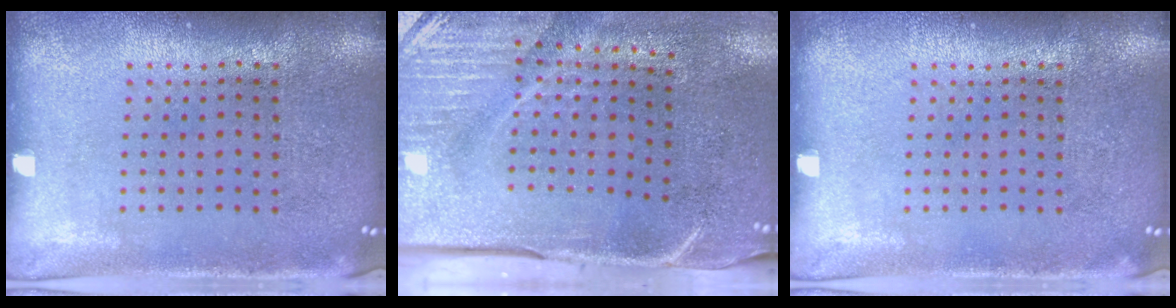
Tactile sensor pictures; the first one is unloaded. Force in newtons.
{"total": 4.9, "press": 4.0, "slide": 2.8}
{"total": 0.0}